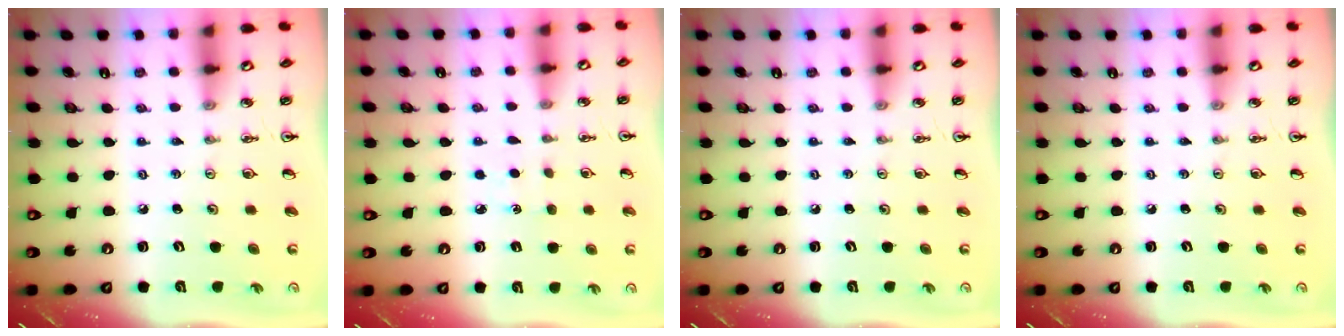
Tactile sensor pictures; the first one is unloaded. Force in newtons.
{"total": 2.9, "press": 2.9, "slide": 0.4}
{"total": 0.0}
{"total": 0.0}